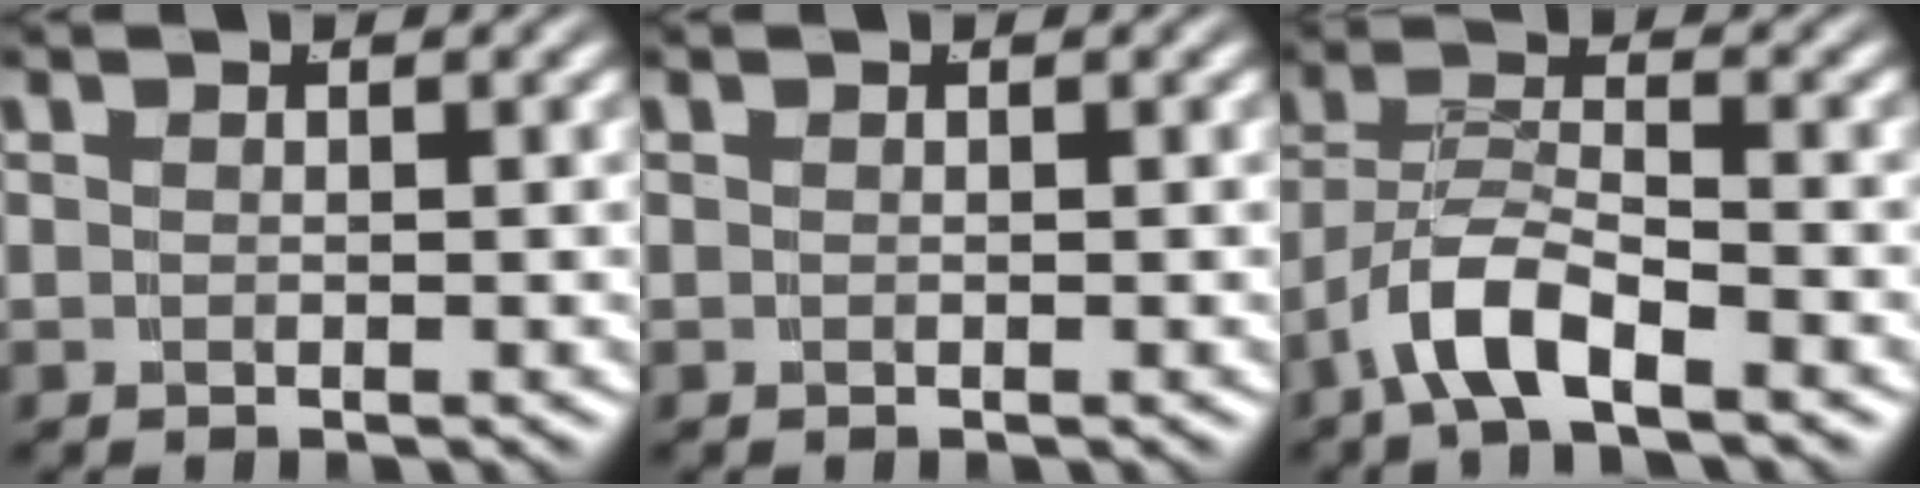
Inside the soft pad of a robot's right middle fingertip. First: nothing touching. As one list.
[{"total": 0.0}, {"total": 4.2, "force": [-2.7, 1.6, 2.8], "torque": [-0.064, -0.013, -0.042]}]